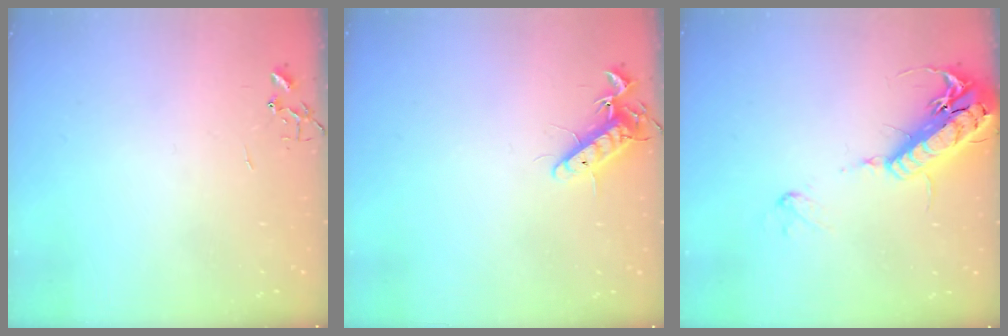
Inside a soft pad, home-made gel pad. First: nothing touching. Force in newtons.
{"total": 11.3, "press": 11.2, "slide": 1.5}
{"total": 19.9, "press": 19.5, "slide": 3.8}